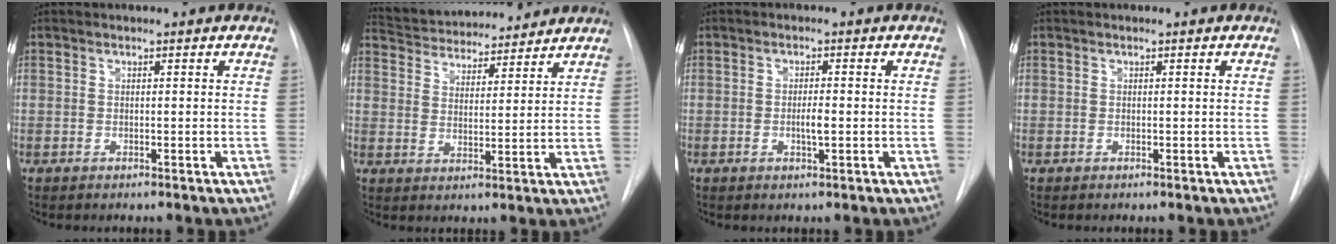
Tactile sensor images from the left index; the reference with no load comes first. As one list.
[{"total": 14.7, "force": [13.7, 3.3, 4.2], "torque": [-0.071, 0.020, 0.209]}, {"total": 2.3, "force": [-1.3, 0.2, 1.9], "torque": [-0.036, -0.007, -0.020]}, {"total": 0.0}]